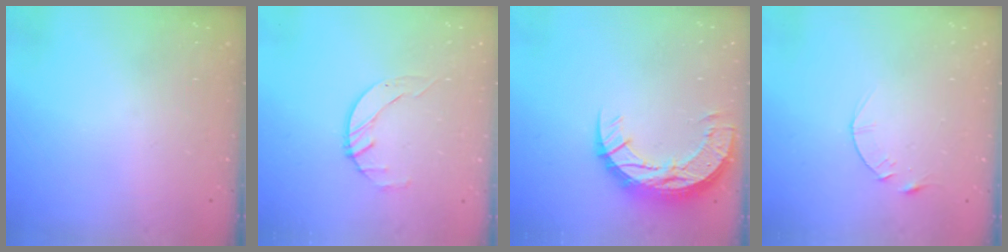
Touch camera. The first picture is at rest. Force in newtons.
{"total": 2.1, "press": 2.0, "slide": 0.3}
{"total": 13.2, "press": 13.2, "slide": 0.9}
{"total": 3.1, "press": 3.1, "slide": 0.4}